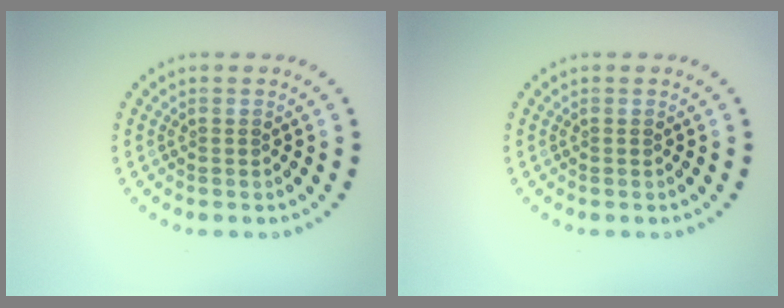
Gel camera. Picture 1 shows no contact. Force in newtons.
{"total": 0.0}